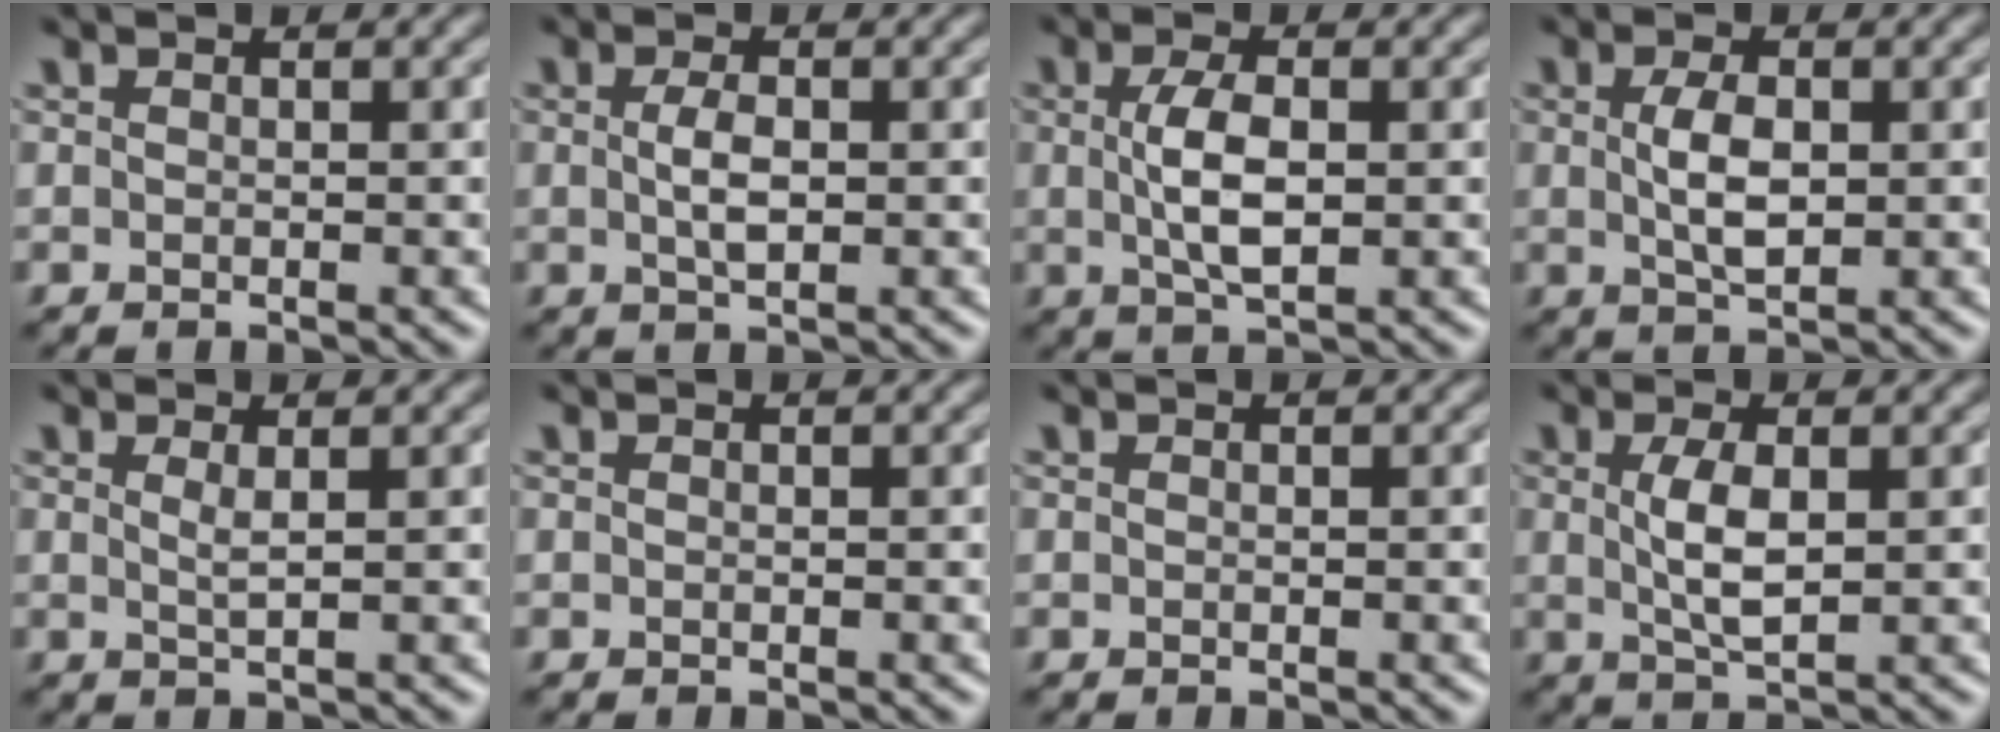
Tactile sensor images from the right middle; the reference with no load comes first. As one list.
[{"total": 2.2, "force": [0.1, 0.9, 2.0], "torque": [-0.046, -0.001, 0.002]}, {"total": 3.9, "force": [0.2, 1.5, 3.6], "torque": [-0.078, 0.000, 0.004]}, {"total": 3.2, "force": [0.2, 1.5, 2.9], "torque": [-0.064, -0.003, 0.007]}, {"total": 1.2, "force": [0.5, 0.3, 1.1], "torque": [-0.018, -0.002, 0.006]}, {"total": 0.0}, {"total": 0.0}, {"total": 3.2, "force": [0.4, 1.1, 3.0], "torque": [-0.068, -0.001, 0.010]}]